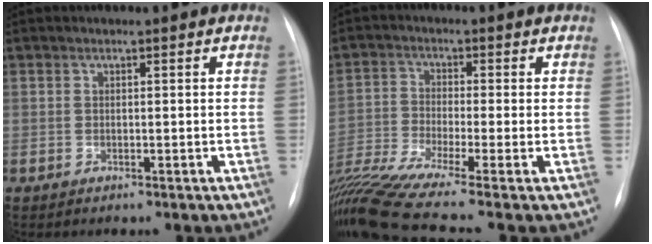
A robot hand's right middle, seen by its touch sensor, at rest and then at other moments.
{"total": 12.2, "force": [-9.3, -1.3, 7.7], "torque": [-0.153, -0.017, -0.169]}